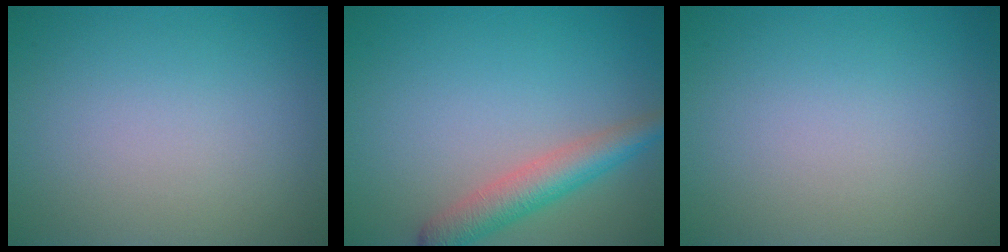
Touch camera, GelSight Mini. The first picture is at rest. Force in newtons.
{"total": 3.9, "press": 3.9, "slide": 0.2}
{"total": 0.0}